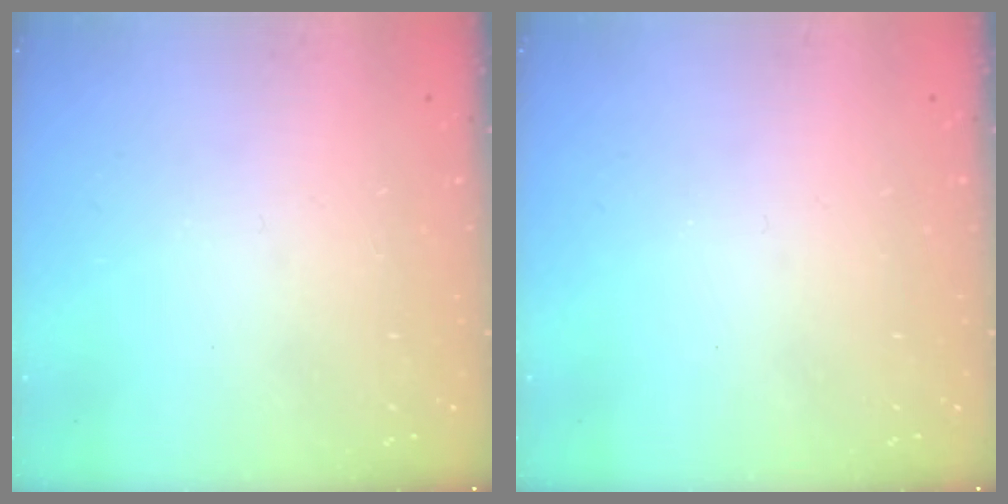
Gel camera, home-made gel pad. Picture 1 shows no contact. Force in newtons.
{"total": 0.0}